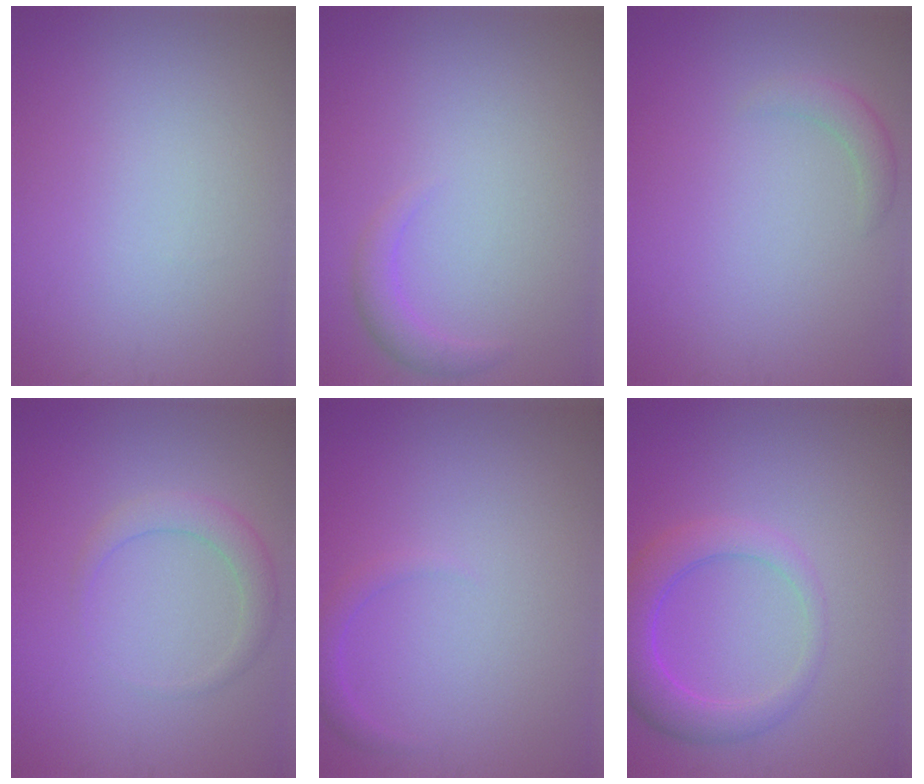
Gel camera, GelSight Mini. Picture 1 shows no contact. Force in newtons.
{"total": 1.6, "press": 1.6, "slide": 0.1}
{"total": 1.5, "press": 1.5, "slide": 0.1}
{"total": 2.3, "press": 2.3, "slide": 0.1}
{"total": 1.2, "press": 1.2, "slide": 0.1}
{"total": 4.3, "press": 4.3, "slide": 0.3}